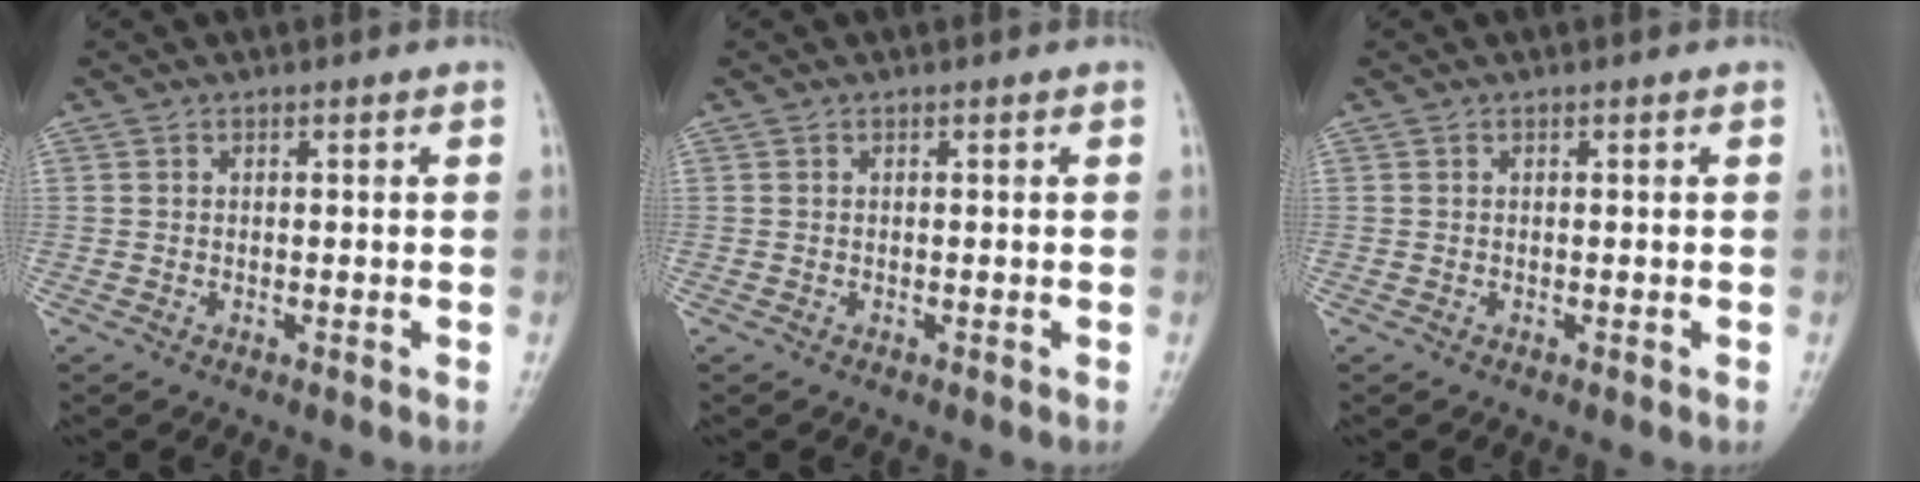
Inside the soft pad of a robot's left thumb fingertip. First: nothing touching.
{"total": 0.0}
{"total": 0.0}